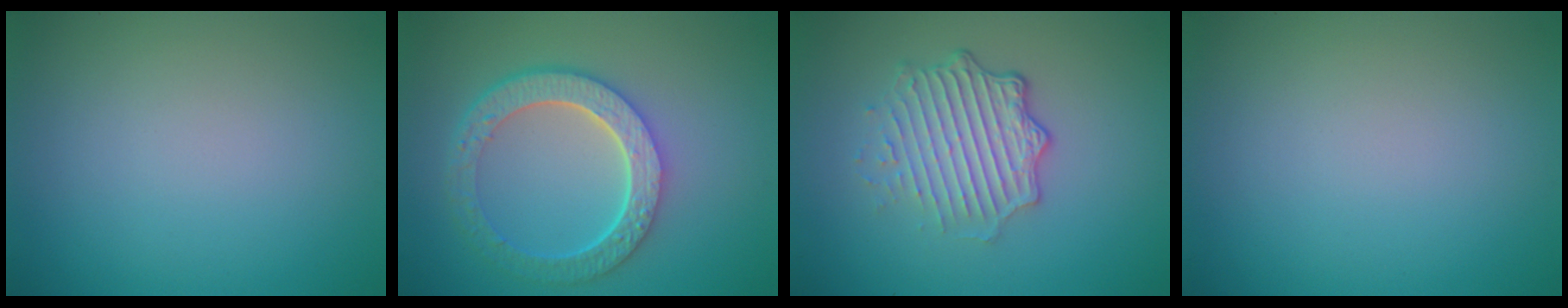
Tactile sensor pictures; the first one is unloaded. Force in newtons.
{"total": 6.0, "press": 4.4, "slide": 4.1}
{"total": 5.0, "press": 3.6, "slide": 3.5}
{"total": 0.0}